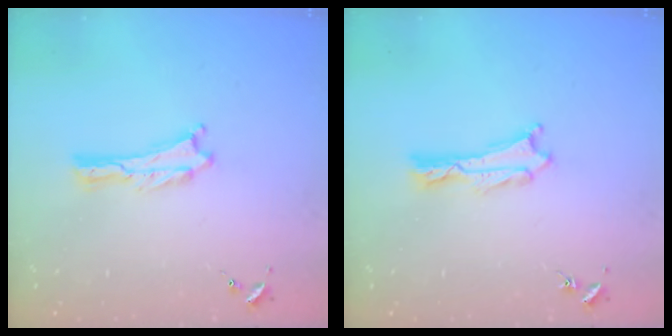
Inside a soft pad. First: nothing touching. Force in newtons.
{"total": 0.7, "press": 0.6, "slide": 0.2}